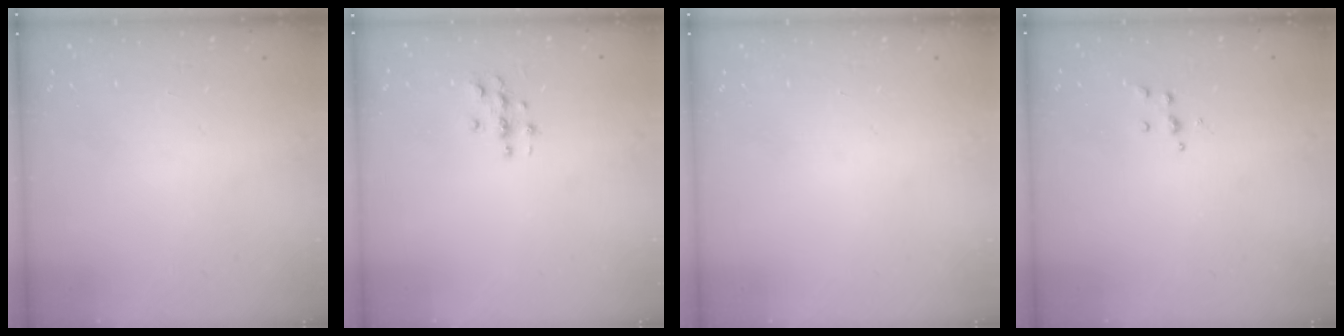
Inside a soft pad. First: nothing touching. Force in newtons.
{"total": 2.8, "press": 2.8, "slide": 0.3}
{"total": 0.0}
{"total": 3.9, "press": 3.8, "slide": 0.4}